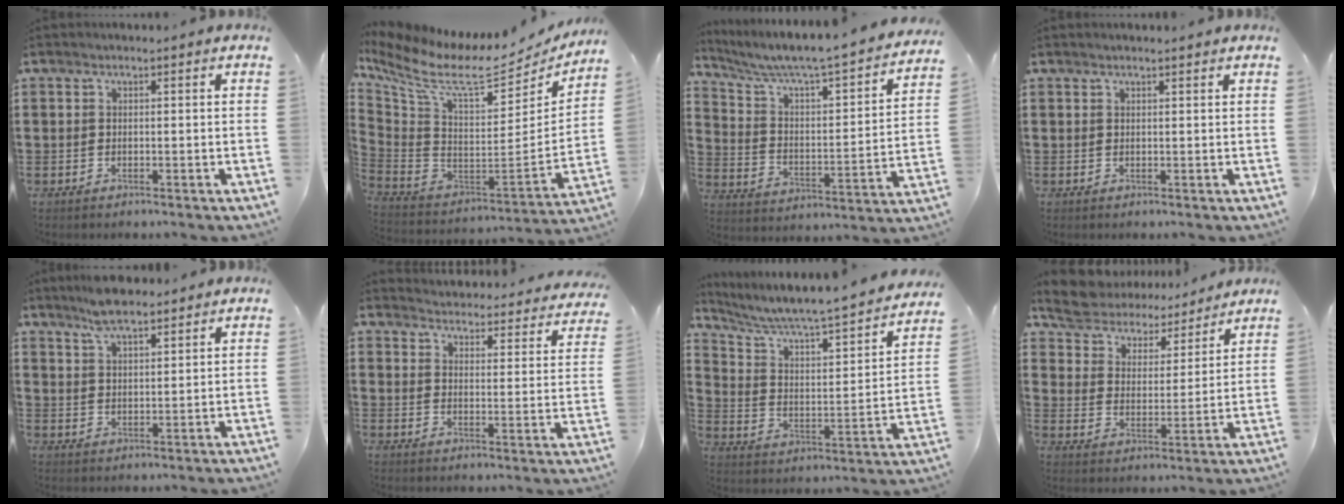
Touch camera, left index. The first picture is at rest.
{"total": 10.4, "force": [7.6, 3.2, 6.3], "torque": [-0.153, -0.067, 0.125]}
{"total": 5.0, "force": [4.4, 0.3, 2.5], "torque": [-0.071, -0.046, 0.065]}
{"total": 0.8, "force": [0.7, 0.0, 0.3], "torque": [-0.006, -0.001, 0.013]}
{"total": 5.5, "force": [4.8, 1.1, 2.6], "torque": [-0.062, -0.005, 0.089]}
{"total": 3.5, "force": [3.4, -0.4, -0.2], "torque": [-0.011, -0.038, 0.052]}
{"total": 4.6, "force": [3.8, 0.5, 2.5], "torque": [-0.069, -0.041, 0.056]}
{"total": 6.6, "force": [6.5, 0.8, 0.5], "torque": [-0.046, -0.045, 0.112]}